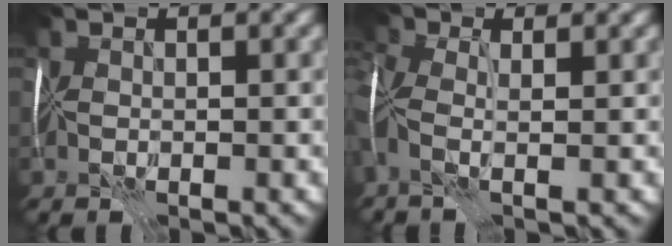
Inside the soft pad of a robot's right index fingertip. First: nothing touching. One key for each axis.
{"total": 4.0, "fx": -0.1, "fy": 2.0, "fz": 3.5, "tx": -0.086, "ty": 0.011, "tz": -0.007}